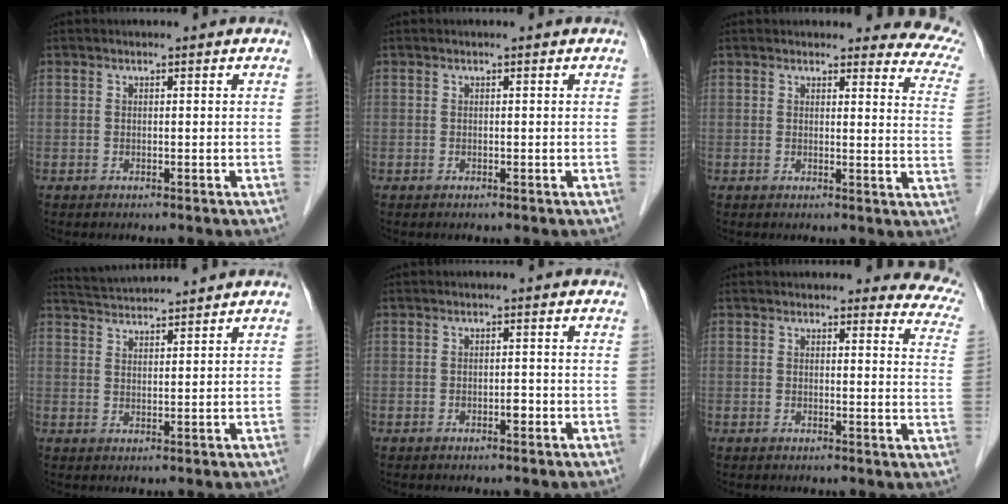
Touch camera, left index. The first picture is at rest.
{"total": 0.0}
{"total": 10.9, "force": [10.1, 2.7, 3.0], "torque": [0.006, -0.050, 0.071]}
{"total": 6.2, "force": [6.0, -1.0, 1.0], "torque": [-0.026, 0.025, 0.104]}
{"total": 1.1, "force": [-0.6, 0.5, 0.8], "torque": [-0.013, 0.002, -0.009]}
{"total": 10.3, "force": [9.7, 2.8, 2.1], "torque": [0.025, -0.045, 0.062]}